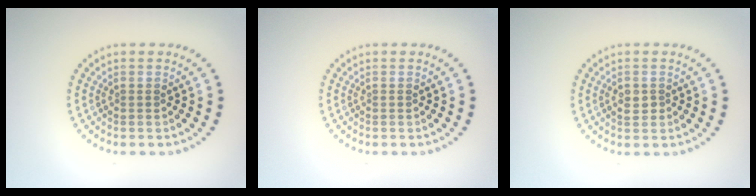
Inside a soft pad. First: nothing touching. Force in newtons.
{"total": 0.0}
{"total": 1.3, "press": 1.2, "slide": 0.3}